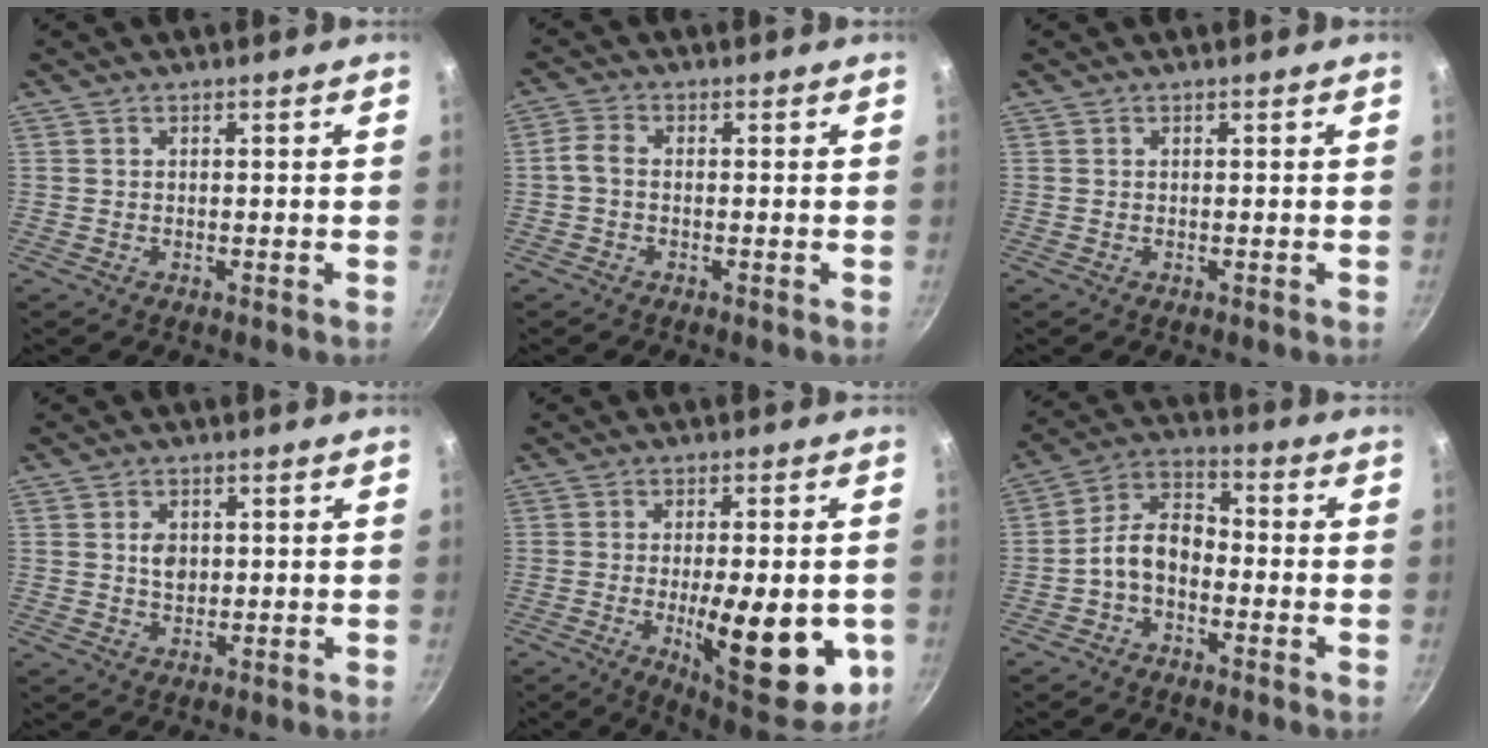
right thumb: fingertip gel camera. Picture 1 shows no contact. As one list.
[{"total": 3.0, "force": [-0.5, 1.8, 2.4], "torque": [-0.050, 0.008, -0.016]}, {"total": 0.0}, {"total": 3.3, "force": [0.6, 2.4, 2.2], "torque": [-0.025, -0.002, 0.012]}, {"total": 19.9, "force": [-4.5, 7.2, 18.0], "torque": [-0.222, -0.017, -0.043]}, {"total": 8.7, "force": [-2.2, 5.6, 6.2], "torque": [-0.105, 0.040, -0.056]}]